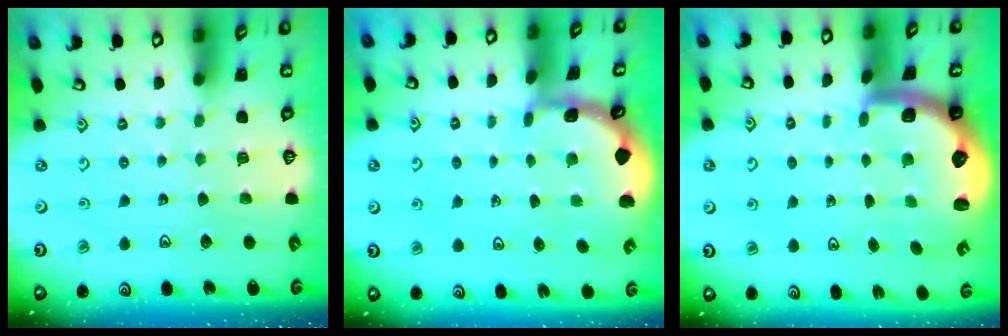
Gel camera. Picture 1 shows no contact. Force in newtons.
{"total": 1.5, "press": 1.5, "slide": 0.2}
{"total": 2.8, "press": 2.5, "slide": 1.4}